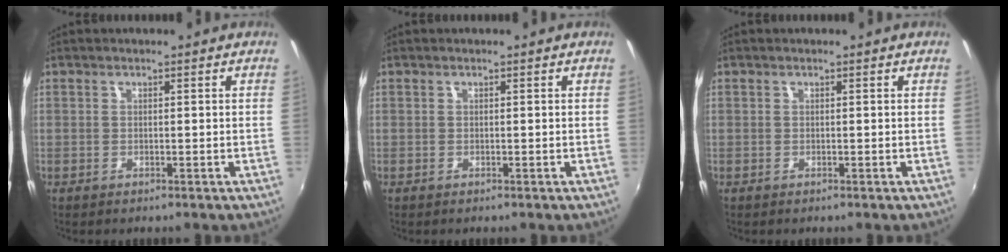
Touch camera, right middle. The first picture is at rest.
{"total": 0.0}
{"total": 0.0}